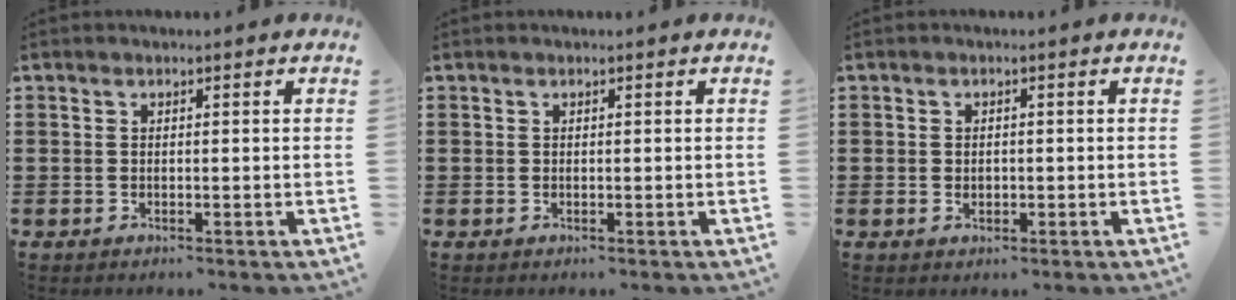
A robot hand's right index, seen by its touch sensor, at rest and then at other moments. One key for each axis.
{"total": 0.0}
{"total": 0.9, "fx": 0.0, "fy": 0.6, "fz": 0.7, "tx": -0.016, "ty": 0.001, "tz": 0.000}